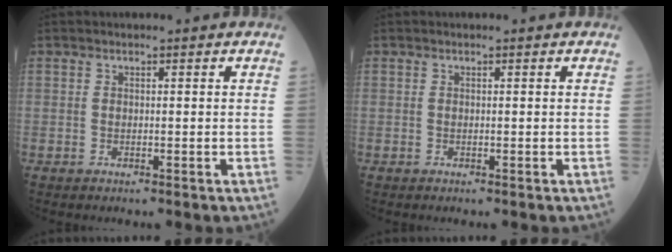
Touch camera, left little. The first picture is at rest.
{"total": 0.0}